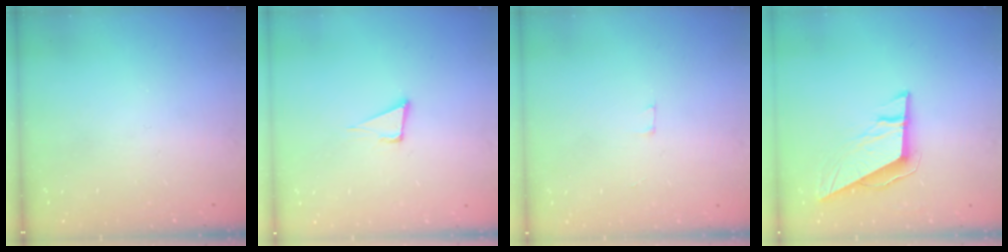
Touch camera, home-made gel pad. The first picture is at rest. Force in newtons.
{"total": 5.2, "press": 4.2, "slide": 3.1}
{"total": 1.8, "press": 1.8, "slide": 0.1}
{"total": 9.6, "press": 9.5, "slide": 1.0}